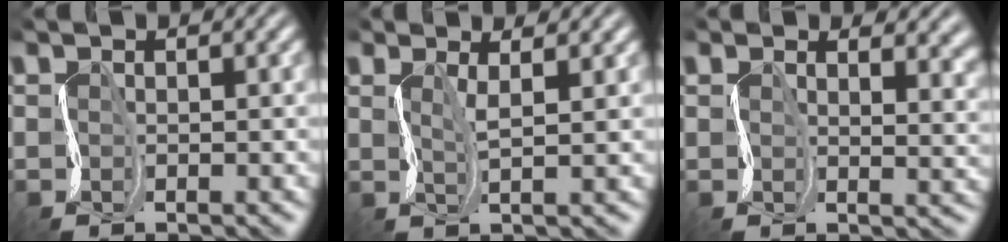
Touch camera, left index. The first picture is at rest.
{"total": 1.5, "force": [1.2, 0.5, 0.6], "torque": [-0.009, 0.004, 0.019]}
{"total": 5.9, "force": [3.5, 3.6, 3.1], "torque": [-0.015, 0.009, 0.043]}